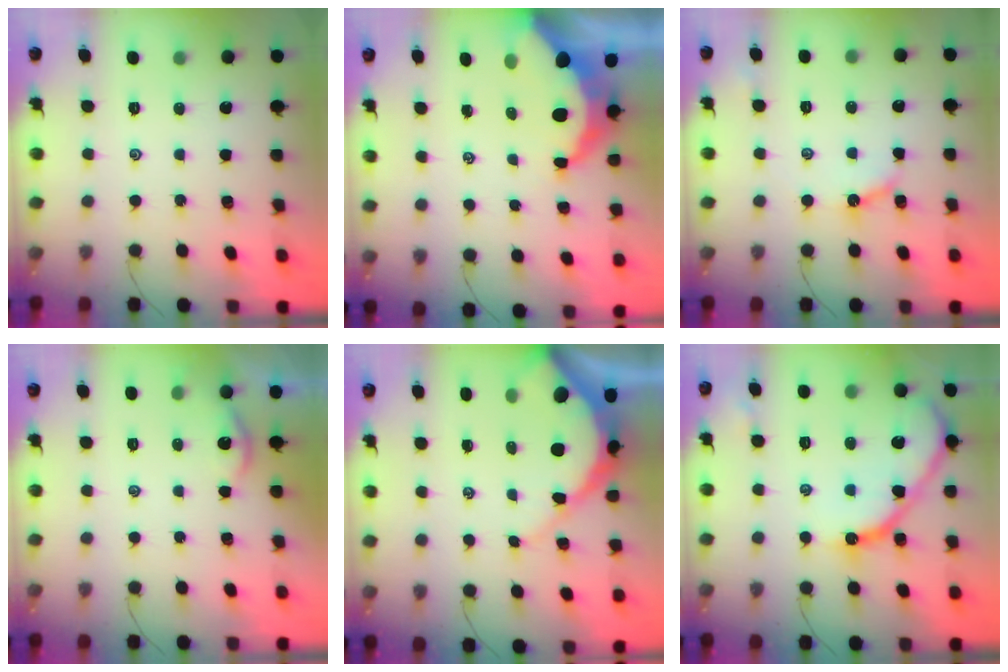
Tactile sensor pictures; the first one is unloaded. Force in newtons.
{"total": 8.7, "press": 8.6, "slide": 0.8}
{"total": 6.5, "press": 6.5, "slide": 0.5}
{"total": 3.2, "press": 3.2, "slide": 0.3}
{"total": 9.5, "press": 9.5, "slide": 1.2}
{"total": 11.9, "press": 11.8, "slide": 1.2}